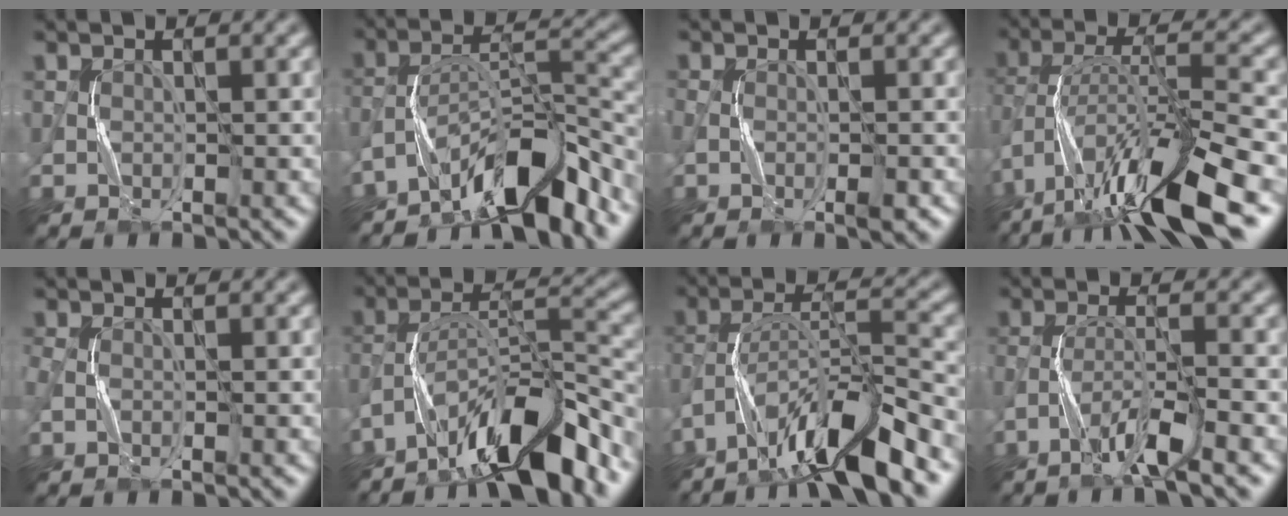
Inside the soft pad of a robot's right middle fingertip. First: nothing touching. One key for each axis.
{"total": 8.4, "fx": -6.5, "fy": 2.0, "fz": 4.9, "tx": -0.078, "ty": 0.009, "tz": -0.119}
{"total": 2.2, "fx": -0.8, "fy": 0.8, "fz": 1.9, "tx": -0.044, "ty": -0.007, "tz": -0.015}
{"total": 12.5, "fx": -8.0, "fy": 3.0, "fz": 9.1, "tx": -0.167, "ty": 0.010, "tz": -0.141}
{"total": 1.2, "fx": -0.3, "fy": 0.8, "fz": 0.9, "tx": -0.026, "ty": 0.002, "tz": -0.009}
{"total": 10.5, "fx": -8.0, "fy": 2.2, "fz": 6.5, "tx": -0.108, "ty": 0.017, "tz": -0.145}
{"total": 10.4, "fx": -7.6, "fy": 1.8, "fz": 6.9, "tx": -0.113, "ty": 0.018, "tz": -0.138}
{"total": 4.1, "fx": -2.8, "fy": 0.2, "fz": 2.9, "tx": -0.059, "ty": 0.007, "tz": -0.065}